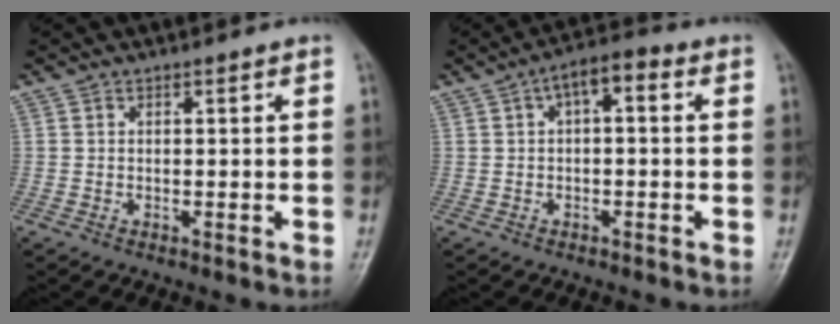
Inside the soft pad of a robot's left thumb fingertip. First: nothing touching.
{"total": 5.7, "force": [1.3, 2.6, 4.9], "torque": [-0.068, 0.025, 0.009]}